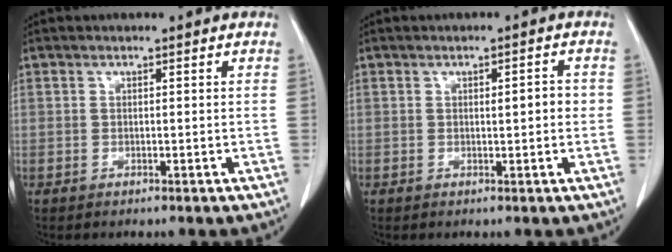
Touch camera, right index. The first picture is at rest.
{"total": 2.4, "force": [0.1, 0.6, 2.3], "torque": [-0.034, 0.003, 0.001]}